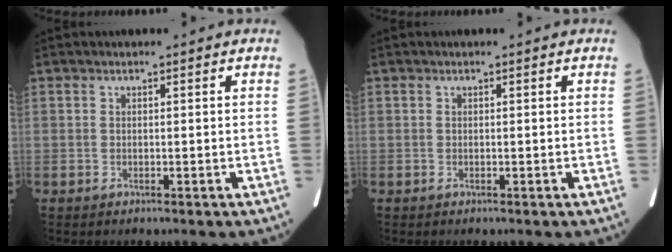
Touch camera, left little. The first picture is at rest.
{"total": 0.0}